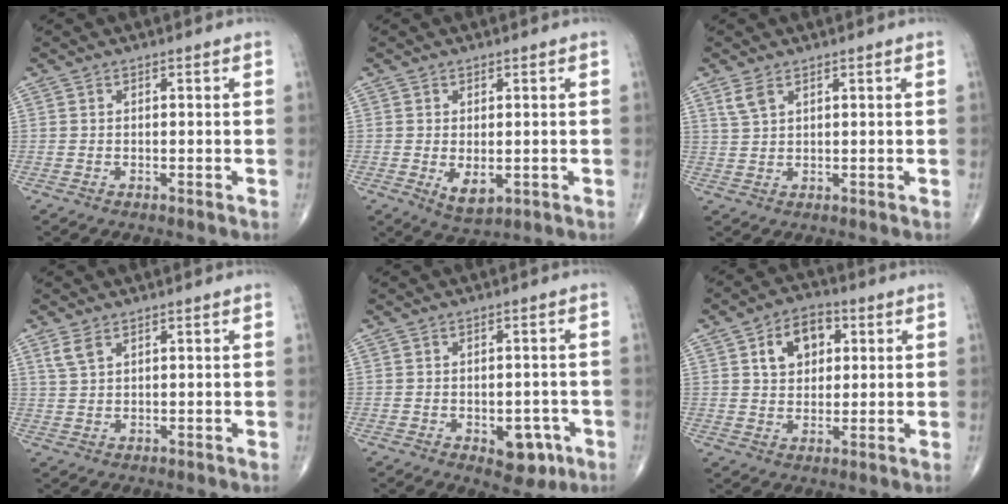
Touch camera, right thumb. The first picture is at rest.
{"total": 4.2, "force": [-0.7, 2.3, 3.5], "torque": [-0.052, -0.011, 0.000]}
{"total": 2.8, "force": [1.8, 1.2, 1.7], "torque": [-0.040, 0.002, 0.045]}
{"total": 2.6, "force": [1.7, 1.2, 1.7], "torque": [-0.039, 0.002, 0.044]}
{"total": 6.2, "force": [-2.5, 3.7, 4.3], "torque": [-0.026, 0.009, -0.023]}
{"total": 8.8, "force": [2.9, 6.0, 5.7], "torque": [-0.061, -0.002, 0.044]}